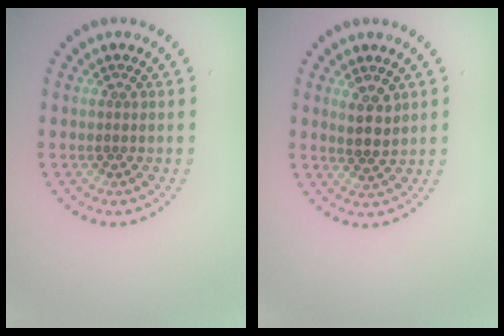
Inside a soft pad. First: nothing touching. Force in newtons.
{"total": 2.3, "press": 2.2, "slide": 0.9}